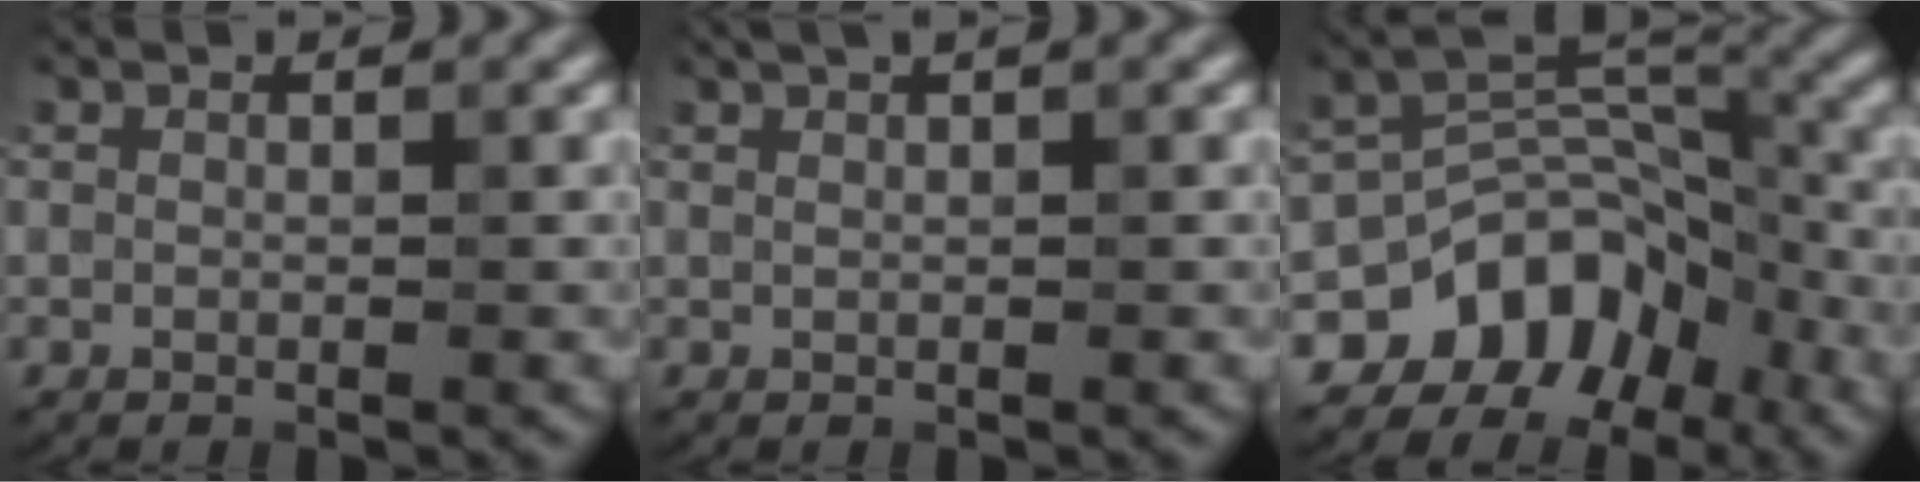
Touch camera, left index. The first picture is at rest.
{"total": 3.0, "force": [1.8, 1.1, 2.1], "torque": [-0.016, 0.004, 0.012]}
{"total": 8.3, "force": [-5.0, 5.8, 3.3], "torque": [-0.024, 0.018, -0.090]}